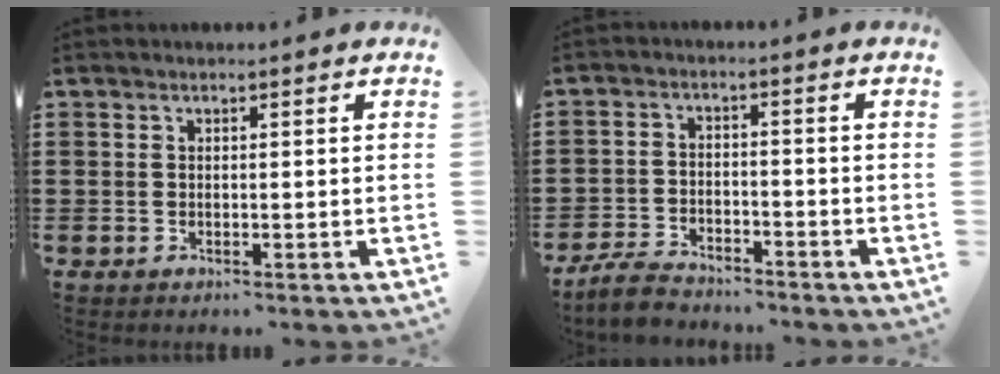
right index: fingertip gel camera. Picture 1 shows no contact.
{"total": 4.4, "force": [-4.2, 0.9, 1.0], "torque": [-0.035, 0.003, -0.087]}